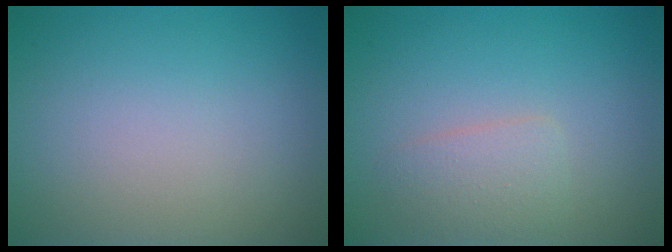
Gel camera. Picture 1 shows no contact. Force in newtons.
{"total": 1.9, "press": 1.9, "slide": 0.0}